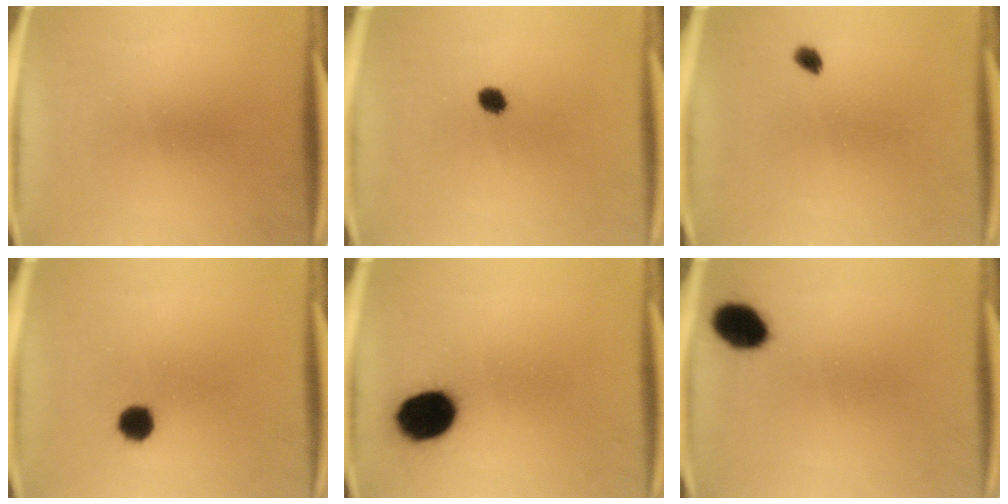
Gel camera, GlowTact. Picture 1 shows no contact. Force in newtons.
{"total": 2.8}
{"total": 1.7}
{"total": 4.3}
{"total": 12.5}
{"total": 7.5}